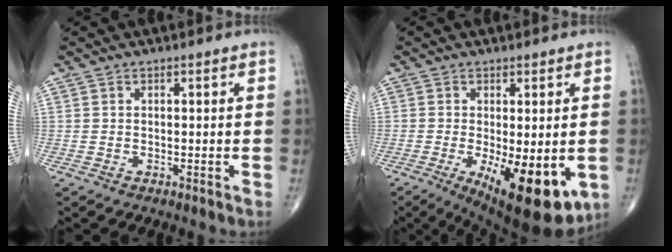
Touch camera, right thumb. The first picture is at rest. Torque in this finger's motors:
{"motor_torque": [0.19, 1.67, 0.36, -0.25, 0.12]}